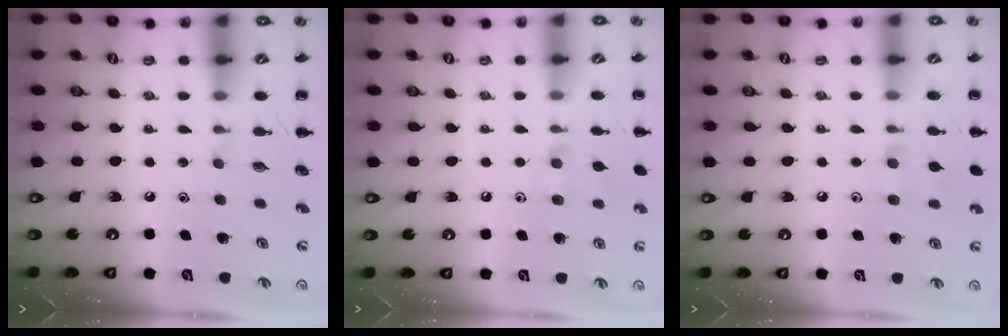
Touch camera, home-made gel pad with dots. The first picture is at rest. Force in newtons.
{"total": 5.7, "press": 5.4, "slide": 1.9}
{"total": 6.7, "press": 6.4, "slide": 1.8}